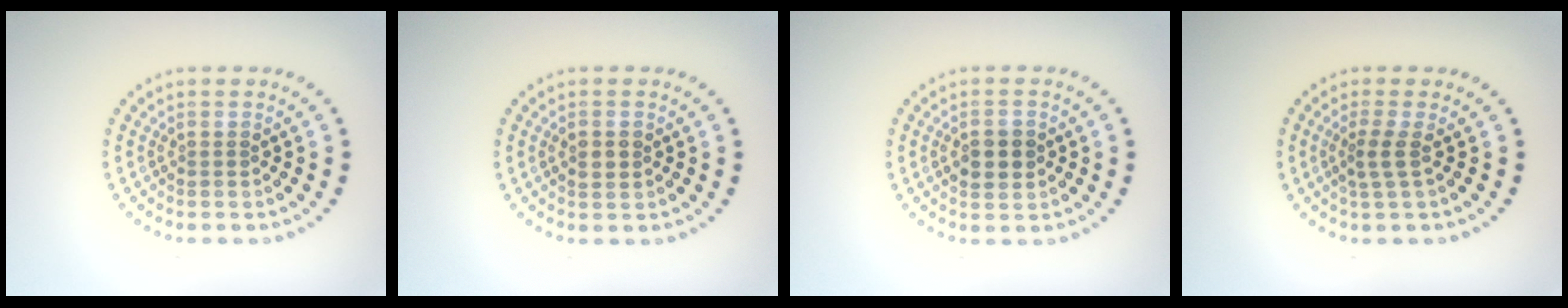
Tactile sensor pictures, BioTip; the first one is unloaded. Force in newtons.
{"total": 1.2, "press": 1.2, "slide": 0.2}
{"total": 2.6, "press": 2.6, "slide": 0.1}
{"total": 2.0, "press": 1.4, "slide": 1.4}